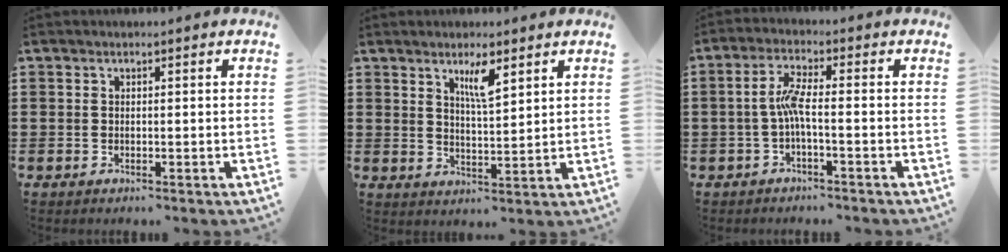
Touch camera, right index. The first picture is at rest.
{"total": 4.6, "force": [2.8, 0.9, 3.5], "torque": [-0.061, -0.002, 0.045]}
{"total": 4.4, "force": [-1.0, 0.7, 4.2], "torque": [-0.094, -0.002, -0.026]}